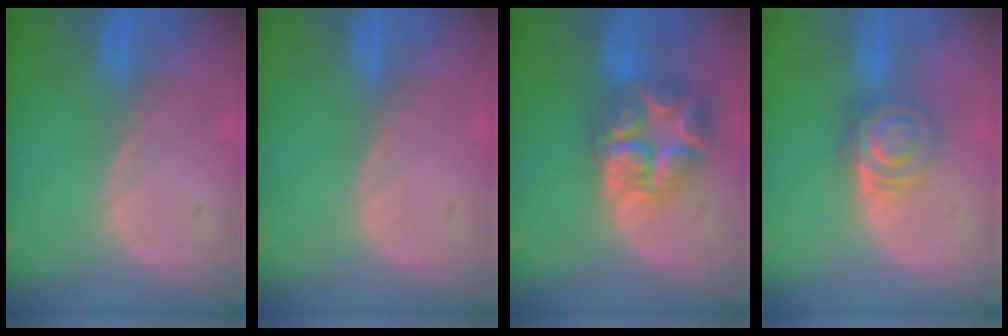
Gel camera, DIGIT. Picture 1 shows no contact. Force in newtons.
{"total": 0.5, "press": 0.0, "slide": 0.5}
{"total": 8.6, "press": 8.6, "slide": 0.6}
{"total": 6.3, "press": 5.5, "slide": 3.1}